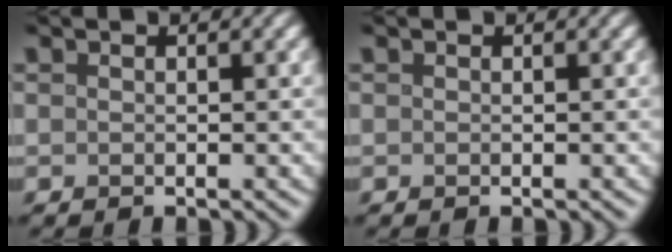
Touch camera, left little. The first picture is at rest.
{"total": 0.0}